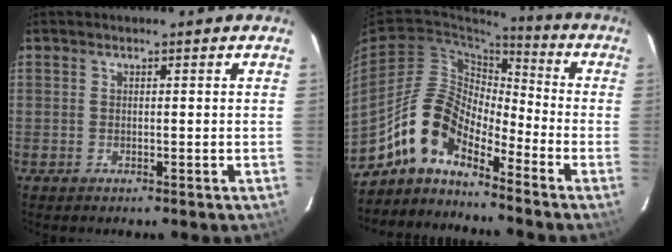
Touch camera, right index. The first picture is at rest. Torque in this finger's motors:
{"motor_torque": [0.90, -0.82, 0.79, 0.19]}